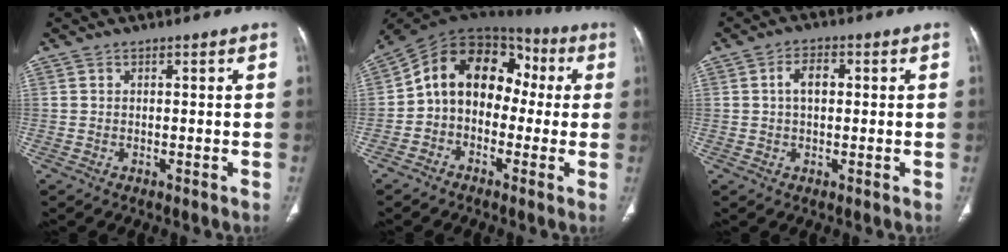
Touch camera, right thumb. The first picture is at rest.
{"total": 14.9, "force": [0.1, 11.1, 9.9], "torque": [-0.118, 0.057, -0.016]}
{"total": 4.2, "force": [0.6, 2.4, 3.3], "torque": [-0.058, 0.010, 0.009]}